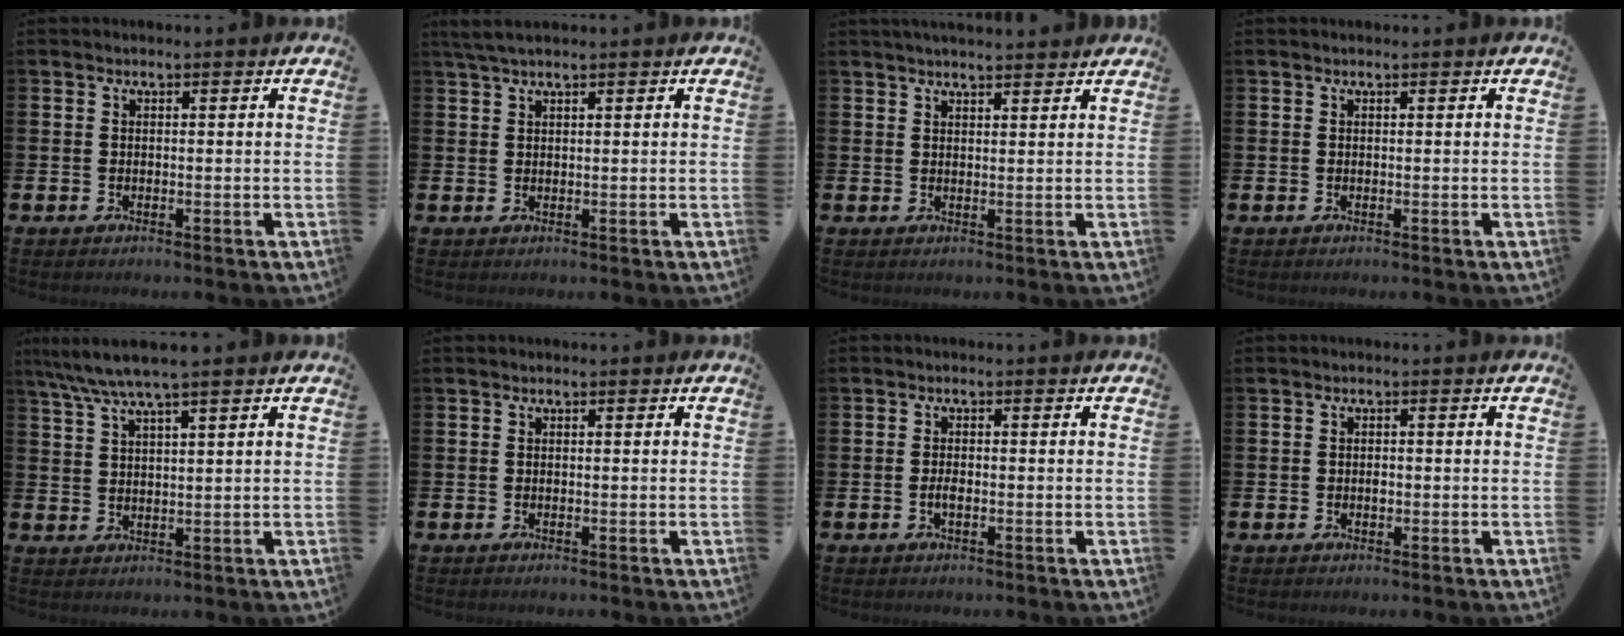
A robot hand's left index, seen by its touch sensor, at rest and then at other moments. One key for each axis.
{"total": 2.4, "fx": 1.9, "fy": 0.3, "fz": 1.4, "tx": -0.036, "ty": 0.005, "tz": 0.035}
{"total": 3.1, "fx": 3.1, "fy": 0.0, "fz": 0.4, "tx": -0.010, "ty": -0.012, "tz": 0.055}
{"total": 0.0}
{"total": 5.4, "fx": 4.4, "fy": 0.2, "fz": 3.0, "tx": -0.073, "ty": -0.009, "tz": 0.080}
{"total": 0.0}
{"total": 1.4, "fx": -0.4, "fy": 0.6, "fz": 1.2, "tx": -0.014, "ty": -0.003, "tz": -0.010}
{"total": 0.9, "fx": -0.1, "fy": 0.7, "fz": 0.6, "tx": 0.004, "ty": -0.001, "tz": -0.007}